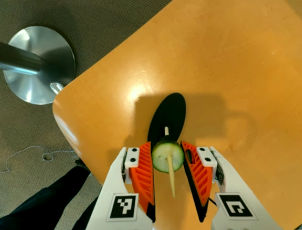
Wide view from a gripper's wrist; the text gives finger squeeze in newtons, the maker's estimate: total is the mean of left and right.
{"total": 10.8, "left": 10.4, "right": 11.2}